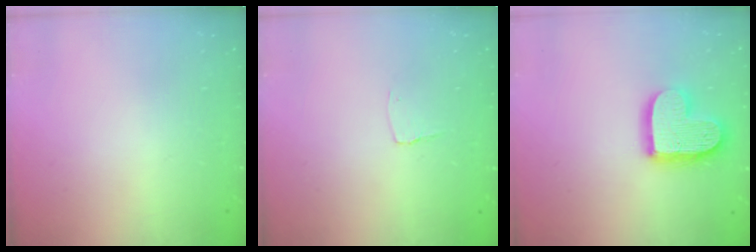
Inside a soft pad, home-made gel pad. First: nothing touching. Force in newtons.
{"total": 2.9, "press": 2.9, "slide": 0.3}
{"total": 14.9, "press": 14.9, "slide": 1.1}